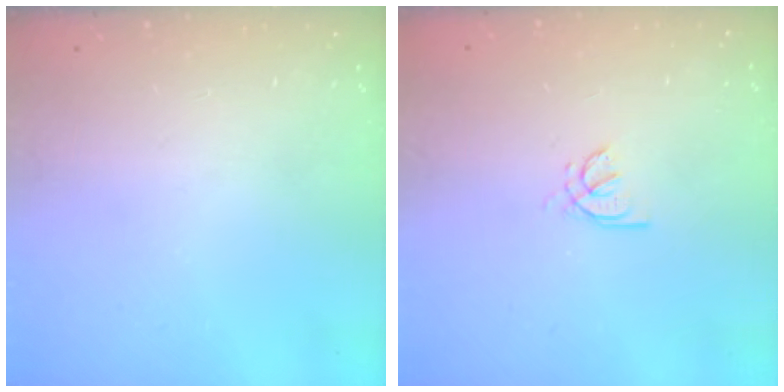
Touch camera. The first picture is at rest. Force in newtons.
{"total": 1.4, "press": 1.3, "slide": 0.4}